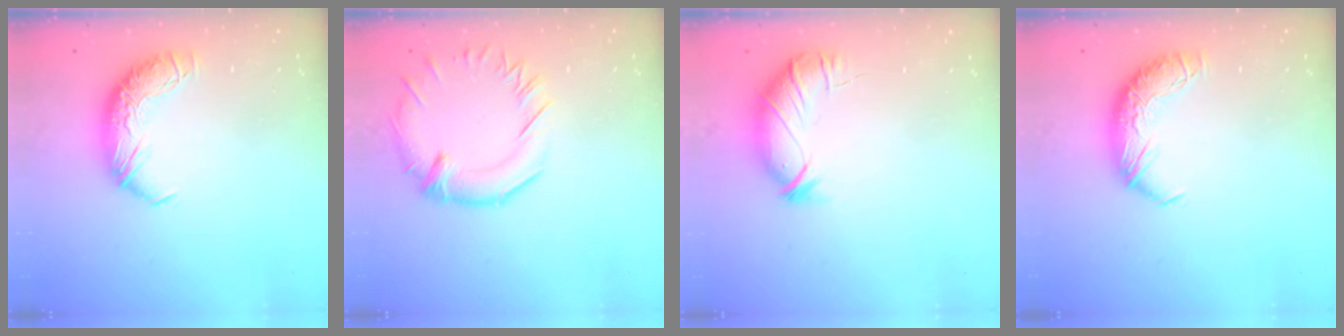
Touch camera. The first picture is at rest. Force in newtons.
{"total": 2.1, "press": 1.6, "slide": 1.4}
{"total": 3.0, "press": 2.5, "slide": 1.7}
{"total": 0.0}